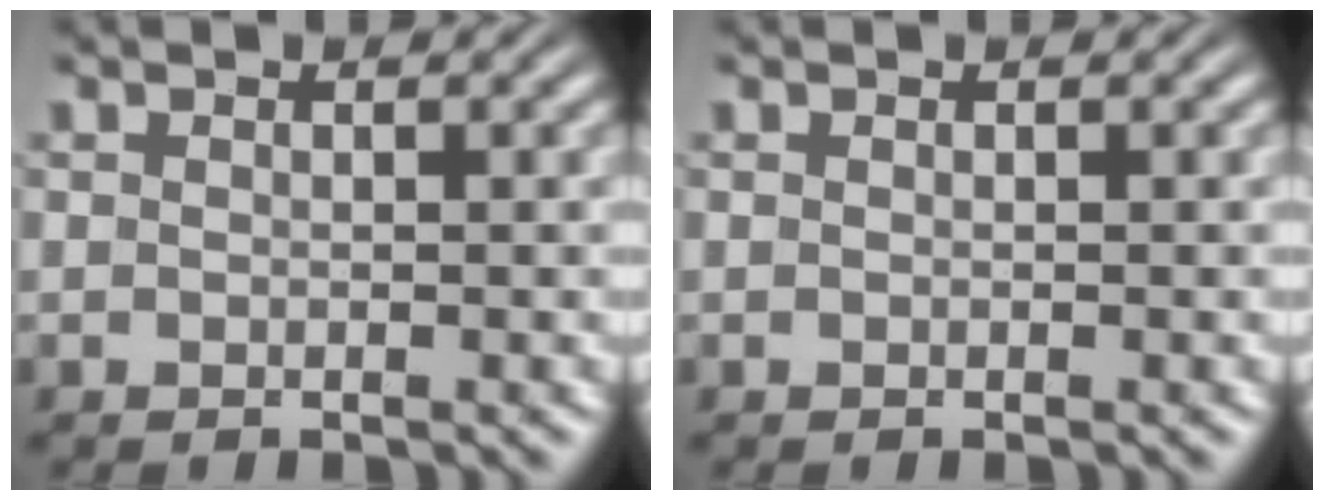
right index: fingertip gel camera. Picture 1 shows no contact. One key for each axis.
{"total": 0.0}